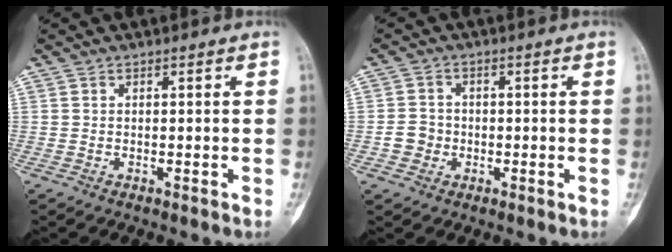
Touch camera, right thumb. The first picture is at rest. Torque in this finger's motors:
{"motor_torque": [0.70, 0.73, 0.07, -0.16, 0.08]}